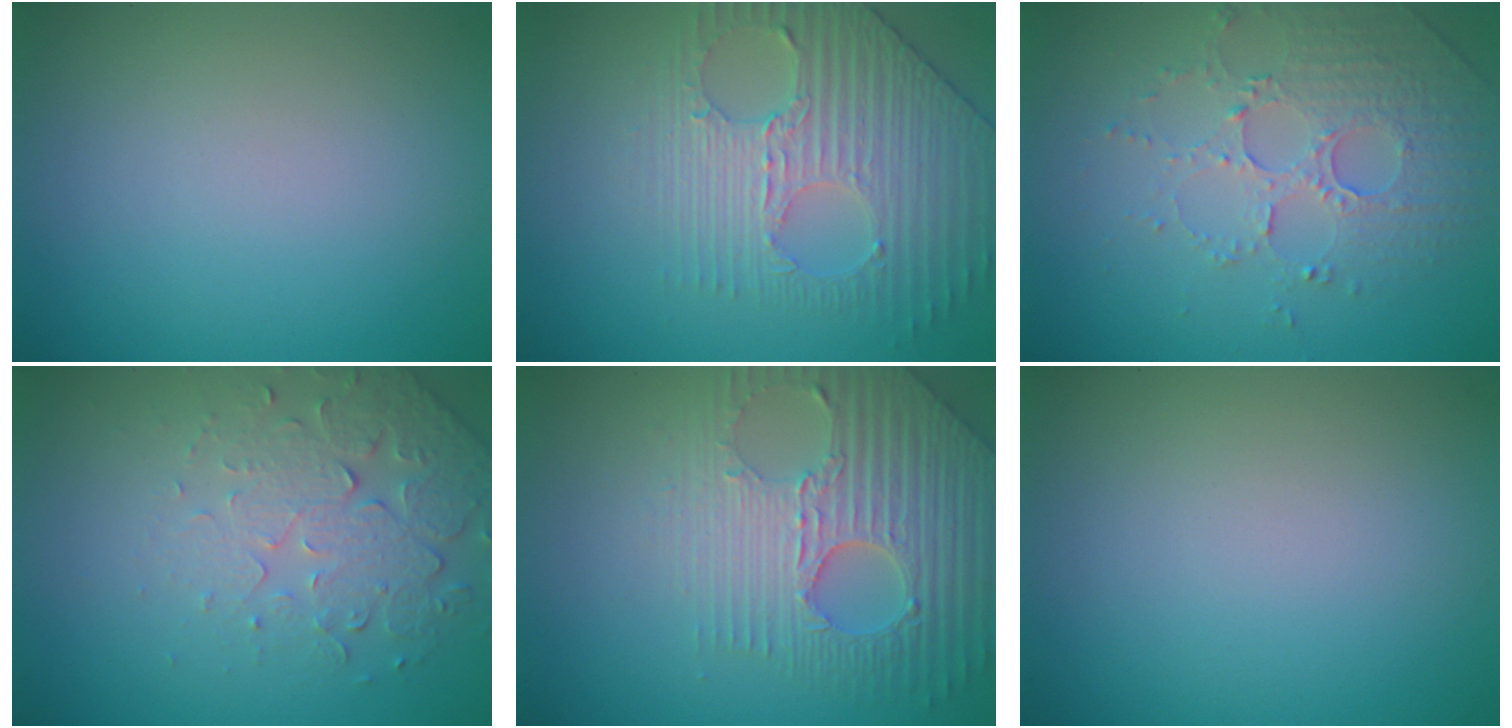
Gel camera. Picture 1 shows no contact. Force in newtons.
{"total": 4.2, "press": 4.2, "slide": 0.3}
{"total": 5.0, "press": 3.4, "slide": 3.6}
{"total": 5.1, "press": 3.6, "slide": 3.6}
{"total": 7.3, "press": 5.4, "slide": 4.9}
{"total": 0.0}